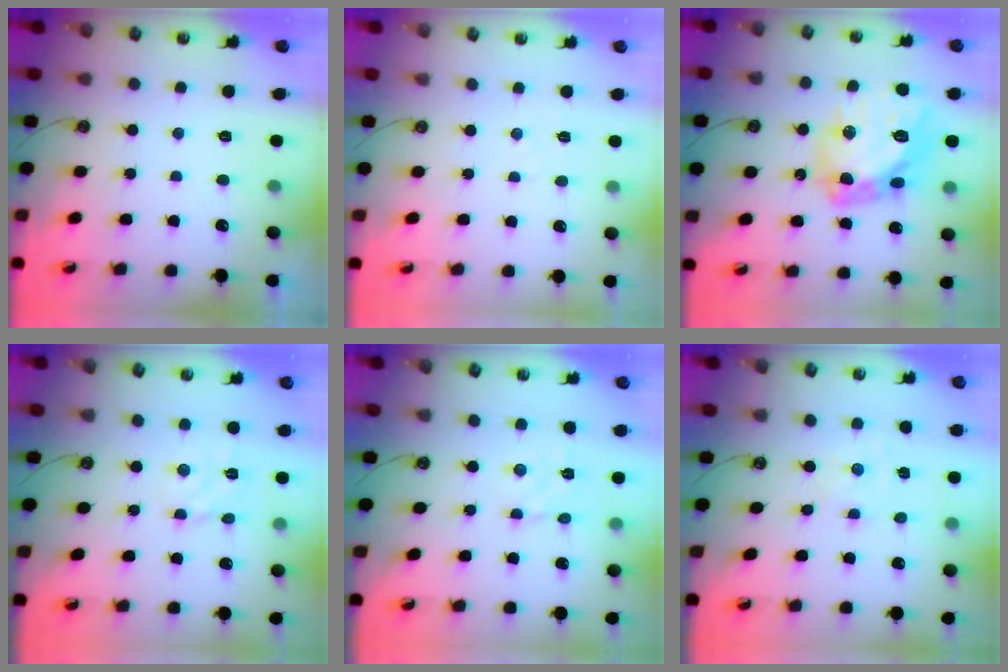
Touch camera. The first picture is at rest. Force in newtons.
{"total": 2.3, "press": 2.2, "slide": 0.4}
{"total": 19.8, "press": 19.7, "slide": 2.1}
{"total": 2.9, "press": 2.8, "slide": 0.2}
{"total": 2.6, "press": 2.6, "slide": 0.4}
{"total": 0.0}